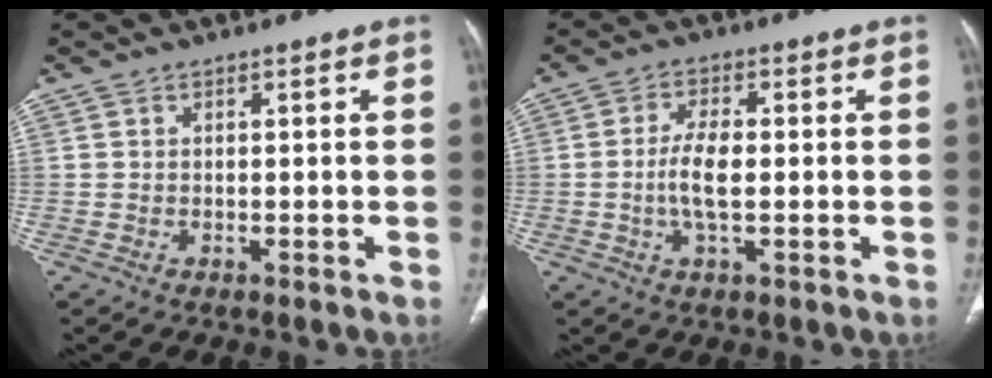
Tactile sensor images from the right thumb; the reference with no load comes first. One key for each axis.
{"total": 6.1, "fx": -0.6, "fy": 2.3, "fz": 5.6, "tx": -0.120, "ty": 0.004, "tz": -0.014}